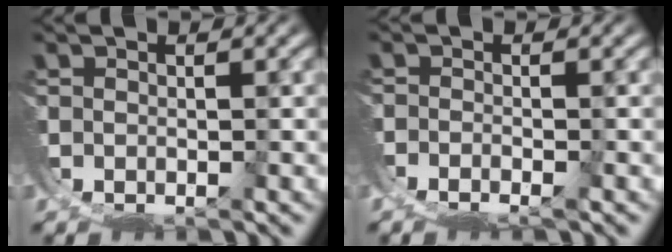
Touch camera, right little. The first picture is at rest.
{"total": 4.0, "force": [-2.8, 2.1, 2.0], "torque": [-0.034, -0.016, -0.038]}